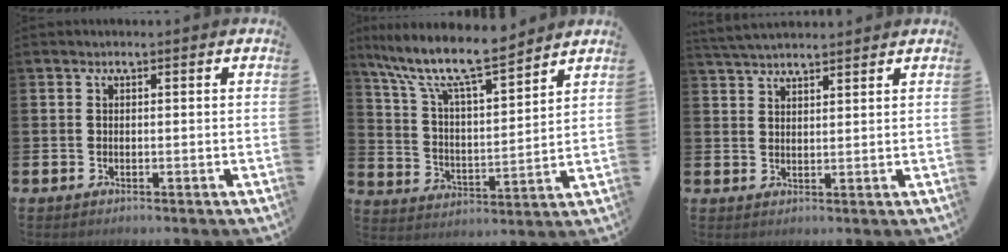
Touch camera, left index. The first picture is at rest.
{"total": 10.6, "force": [9.3, 1.8, 4.7], "torque": [-0.135, -0.055, 0.161]}
{"total": 3.6, "force": [3.5, 0.5, 0.8], "torque": [-0.022, -0.011, 0.066]}